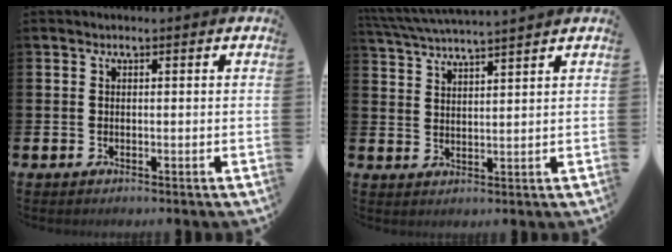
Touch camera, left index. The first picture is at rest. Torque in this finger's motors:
{"motor_torque": [0.31, -0.63, 0.38, 0.21]}